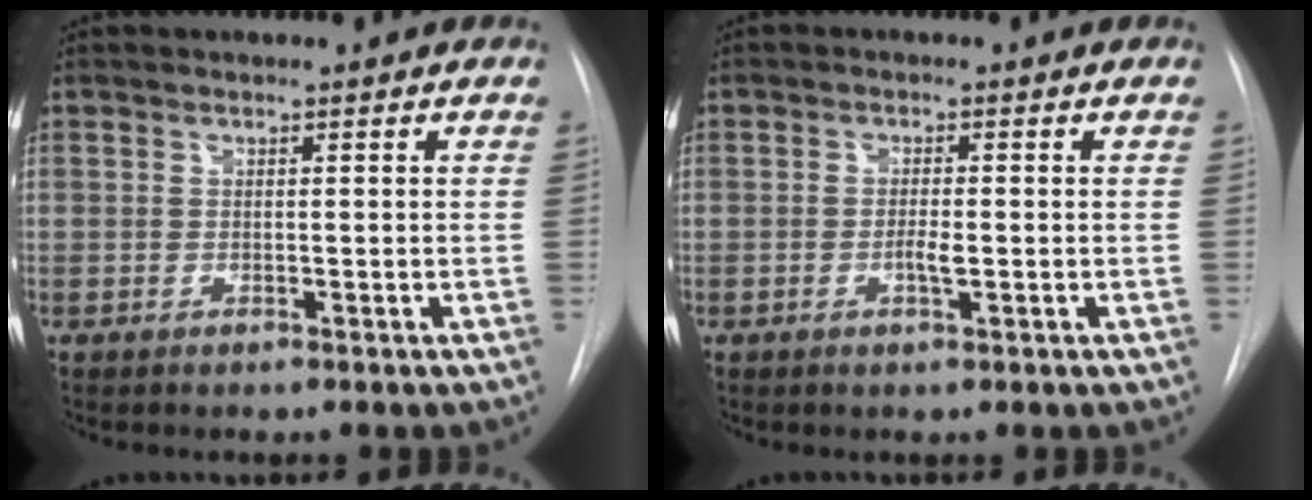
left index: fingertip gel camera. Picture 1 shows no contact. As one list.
[{"total": 1.8, "force": [-0.6, 0.3, 1.7], "torque": [-0.032, -0.003, -0.011]}]